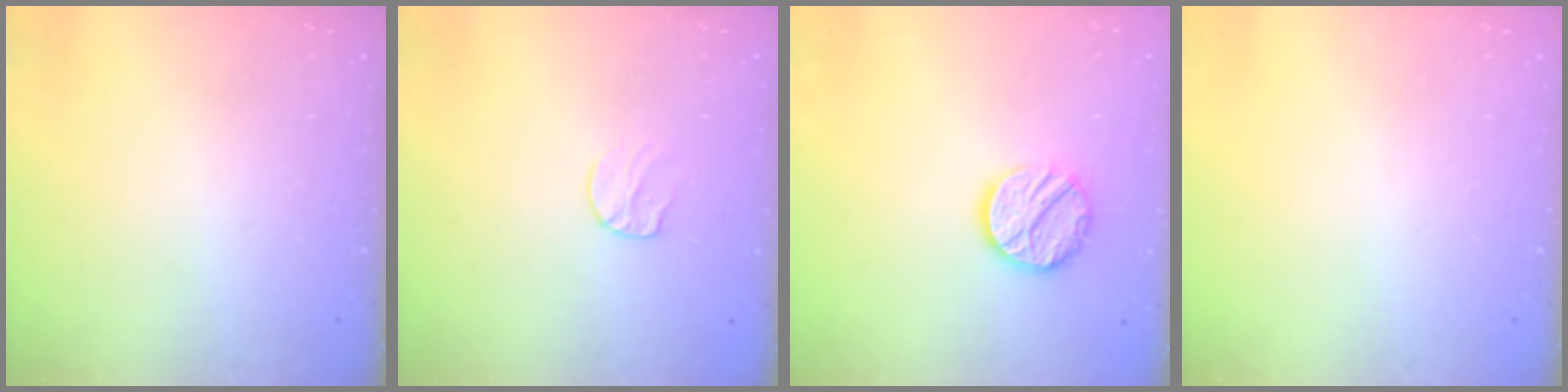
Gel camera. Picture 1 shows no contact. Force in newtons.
{"total": 6.4, "press": 6.4, "slide": 0.6}
{"total": 11.6, "press": 11.6, "slide": 0.5}
{"total": 0.0}